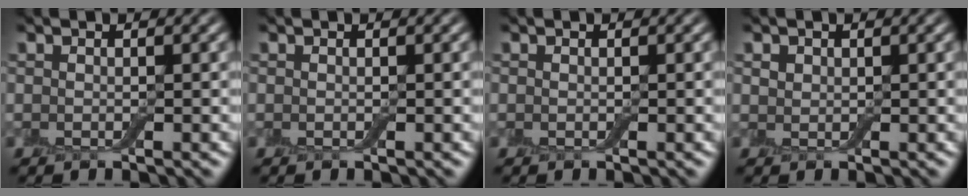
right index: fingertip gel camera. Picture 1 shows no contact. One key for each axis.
{"total": 0.0}
{"total": 0.0}
{"total": 0.7, "fx": 0.4, "fy": 0.6, "fz": 0.1, "tx": 0.001, "ty": 0.000, "tz": 0.008}